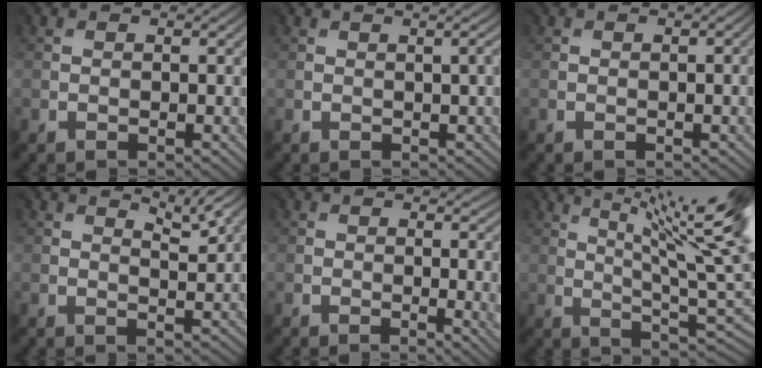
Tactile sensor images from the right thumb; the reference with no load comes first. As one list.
[{"total": 2.0, "force": [0.3, 0.5, 1.9], "torque": [-0.013, 0.006, 0.004]}, {"total": 1.6, "force": [-0.3, 0.3, 1.6], "torque": [-0.023, 0.000, -0.004]}, {"total": 3.1, "force": [2.3, 0.3, 2.0], "torque": [-0.030, 0.007, 0.041]}, {"total": 5.9, "force": [-0.4, 2.3, 5.4], "torque": [-0.043, -0.001, -0.005]}, {"total": 16.2, "force": [6.9, 4.1, 14.1], "torque": [-0.175, 0.024, 0.109]}]